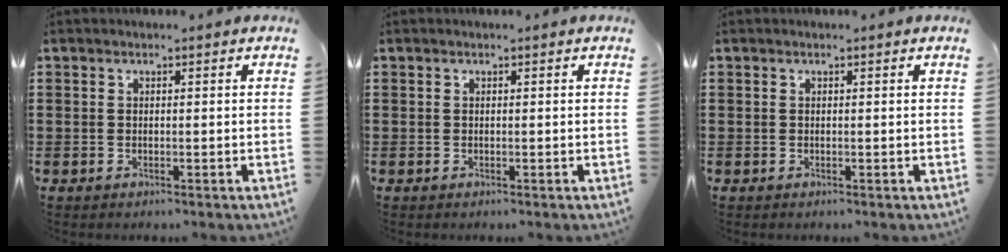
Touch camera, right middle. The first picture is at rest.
{"total": 0.0}
{"total": 0.0}